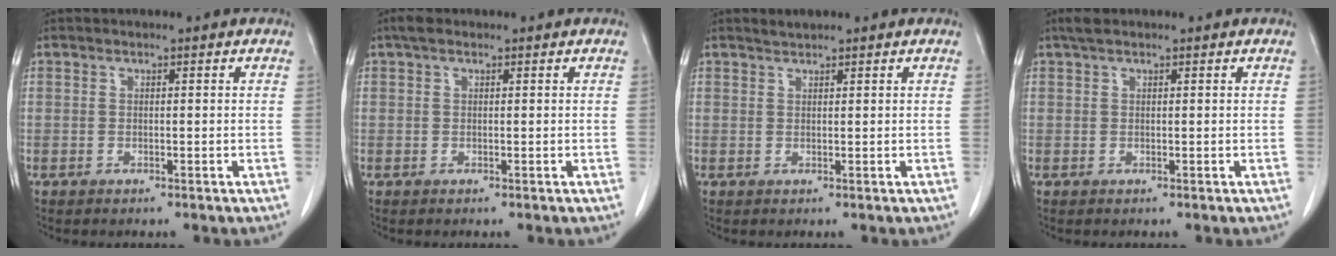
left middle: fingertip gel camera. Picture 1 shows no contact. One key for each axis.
{"total": 1.5, "fx": 1.0, "fy": 0.8, "fz": 0.9, "tx": -0.018, "ty": 0.017, "tz": 0.015}
{"total": 1.1, "fx": 1.0, "fy": 0.1, "fz": 0.3, "tx": -0.013, "ty": 0.003, "tz": 0.022}
{"total": 1.7, "fx": 1.3, "fy": 0.5, "fz": 1.0, "tx": -0.022, "ty": 0.017, "tz": 0.024}